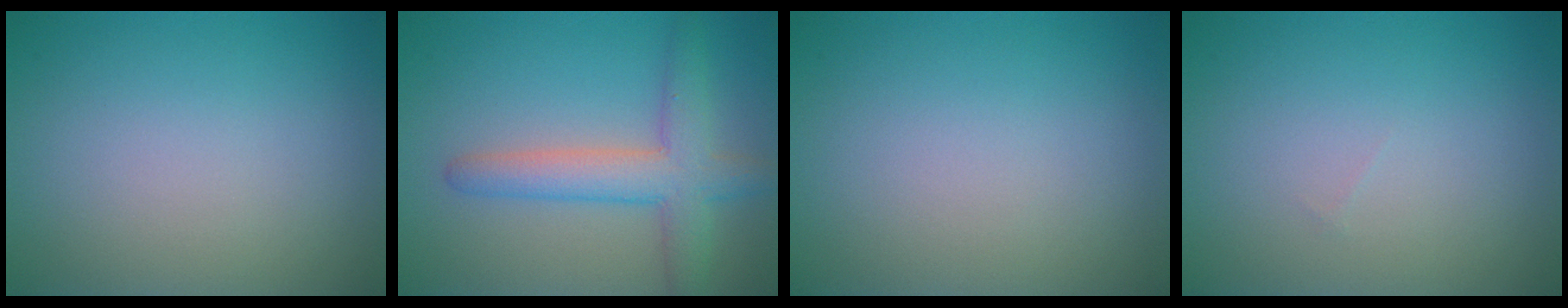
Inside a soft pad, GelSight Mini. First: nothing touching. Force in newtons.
{"total": 4.7, "press": 4.7, "slide": 0.2}
{"total": 0.0}
{"total": 0.0}